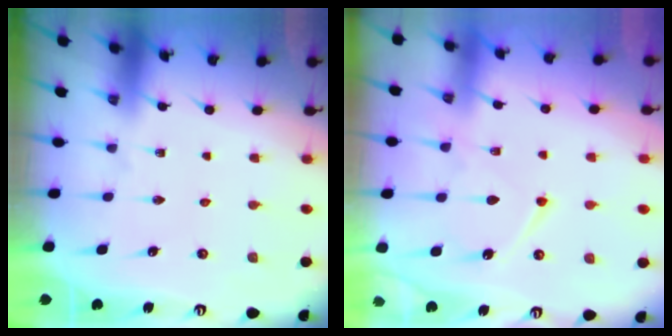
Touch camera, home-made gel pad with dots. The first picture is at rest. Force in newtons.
{"total": 11.5, "press": 11.4, "slide": 1.0}